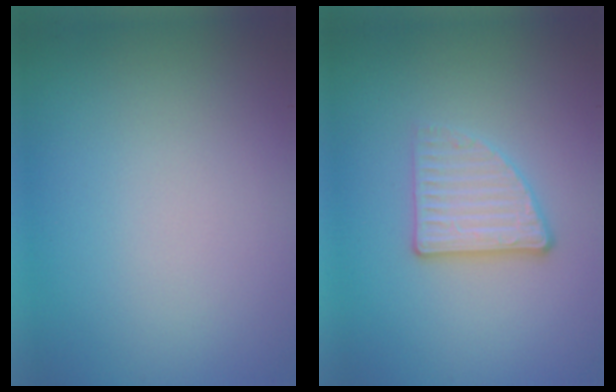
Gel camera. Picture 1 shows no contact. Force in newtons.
{"total": 3.3, "press": 2.8, "slide": 1.8}